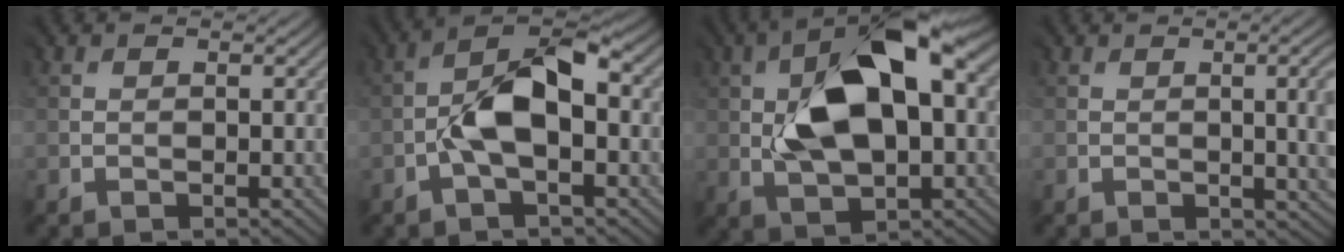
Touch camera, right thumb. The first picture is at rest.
{"total": 6.9, "force": [-1.1, 3.4, 5.9], "torque": [-0.114, 0.016, -0.023]}
{"total": 12.3, "force": [2.4, 6.6, 10.1], "torque": [-0.185, 0.010, 0.043]}
{"total": 6.1, "force": [-0.5, 2.6, 5.6], "torque": [-0.038, 0.001, -0.008]}